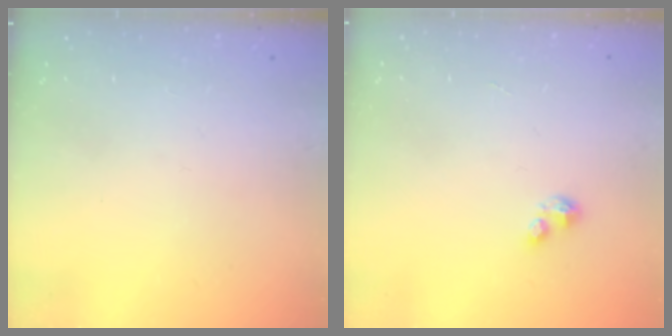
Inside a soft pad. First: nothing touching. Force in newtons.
{"total": 1.7, "press": 1.7, "slide": 0.4}